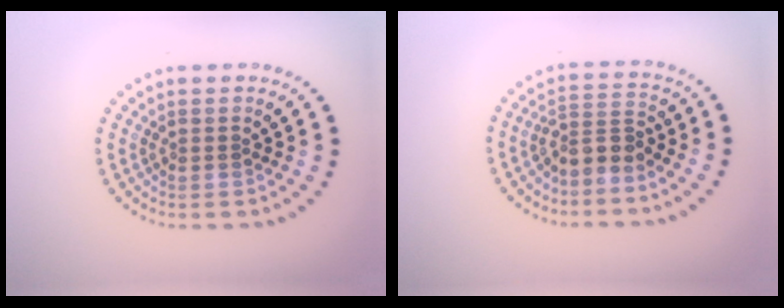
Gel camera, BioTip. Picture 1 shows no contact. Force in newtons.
{"total": 2.6, "press": 1.9, "slide": 1.8}